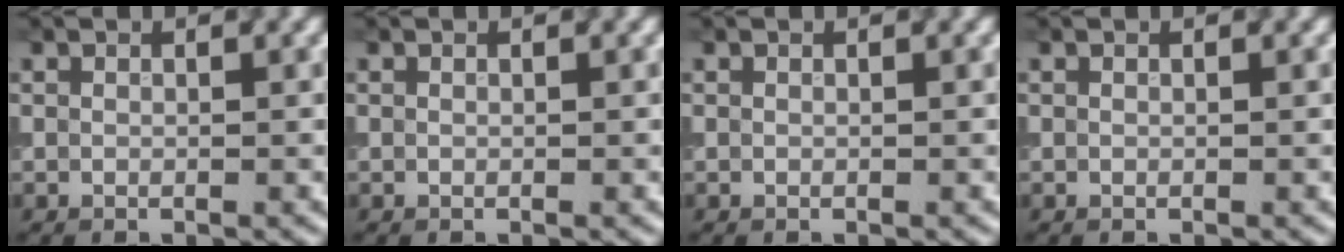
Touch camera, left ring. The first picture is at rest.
{"total": 0.0}
{"total": 0.0}
{"total": 0.0}